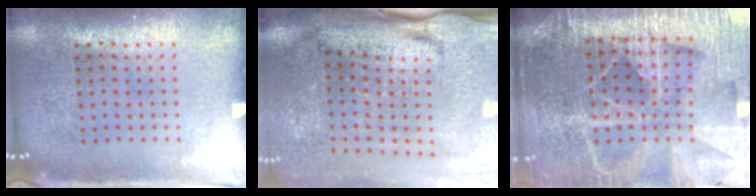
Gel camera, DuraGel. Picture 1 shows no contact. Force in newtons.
{"total": 4.4, "press": 3.6, "slide": 2.5}
{"total": 5.6, "press": 5.0, "slide": 2.6}